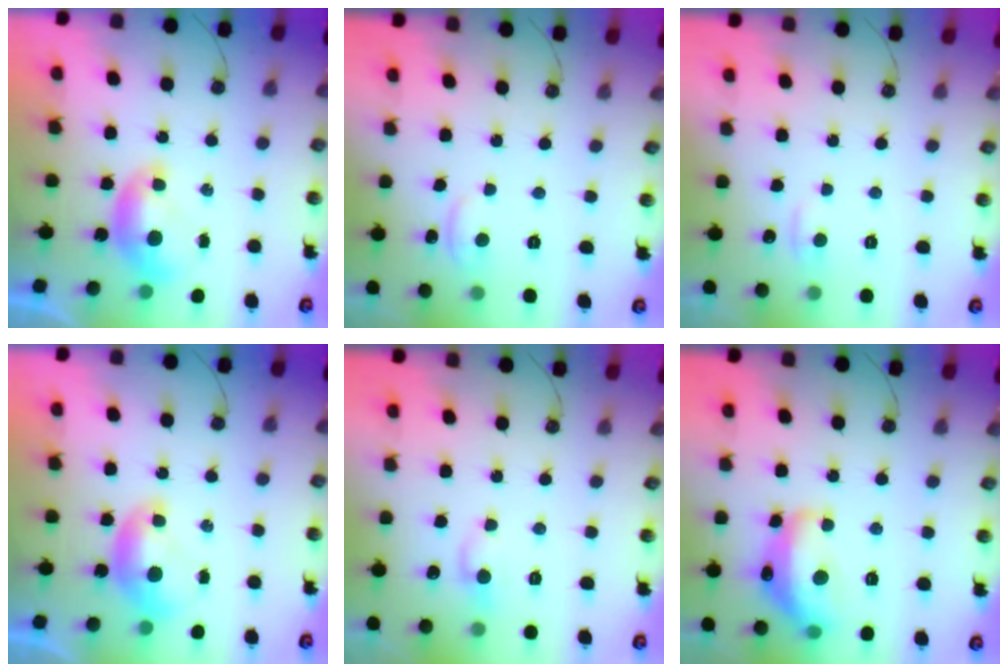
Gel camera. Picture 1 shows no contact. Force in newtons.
{"total": 2.0, "press": 1.9, "slide": 0.4}
{"total": 0.9, "press": 0.6, "slide": 0.7}
{"total": 0.0}
{"total": 2.7, "press": 2.7, "slide": 0.6}
{"total": 10.2, "press": 10.1, "slide": 0.6}